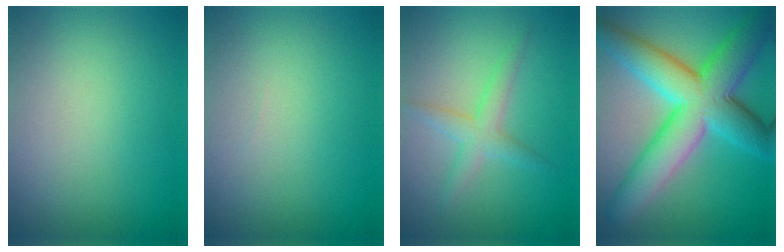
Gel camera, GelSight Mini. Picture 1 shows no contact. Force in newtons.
{"total": 0.0}
{"total": 2.5, "press": 2.5, "slide": 0.0}
{"total": 10.9, "press": 10.9, "slide": 0.2}